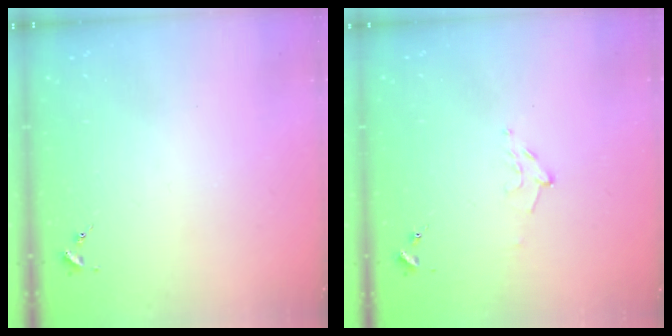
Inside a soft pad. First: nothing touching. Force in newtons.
{"total": 6.5, "press": 6.4, "slide": 0.8}